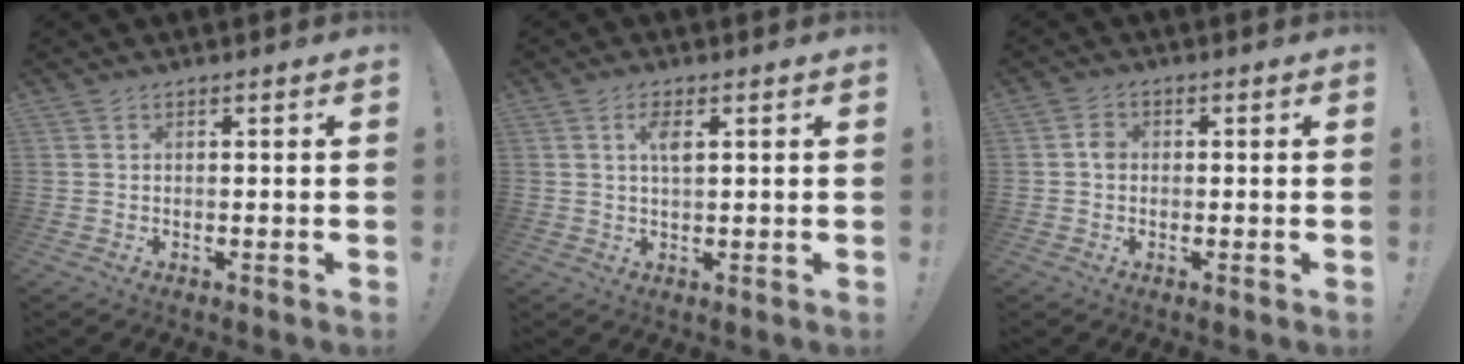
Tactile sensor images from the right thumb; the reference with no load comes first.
{"total": 4.0, "force": [1.3, 1.4, 3.5], "torque": [-0.061, 0.000, 0.019]}
{"total": 2.7, "force": [-0.3, 2.2, 1.6], "torque": [-0.029, 0.009, -0.007]}